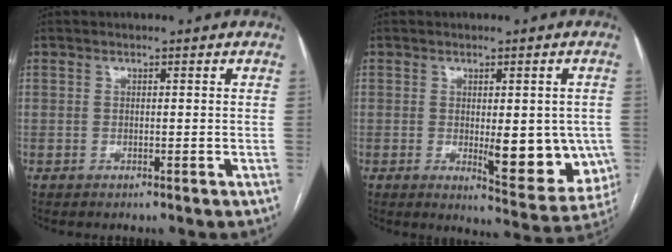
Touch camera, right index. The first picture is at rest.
{"total": 10.7, "force": [-1.3, 3.4, 10.0], "torque": [-0.112, -0.019, -0.009]}